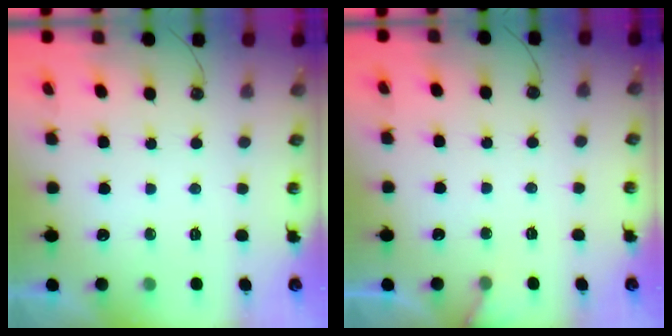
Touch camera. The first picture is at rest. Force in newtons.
{"total": 5.3, "press": 5.3, "slide": 0.3}